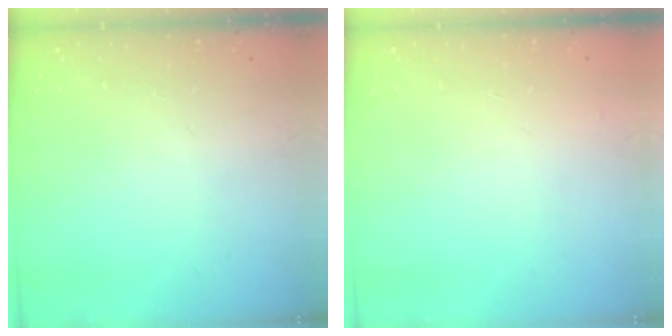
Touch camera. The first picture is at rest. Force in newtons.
{"total": 2.9, "press": 2.9, "slide": 0.1}